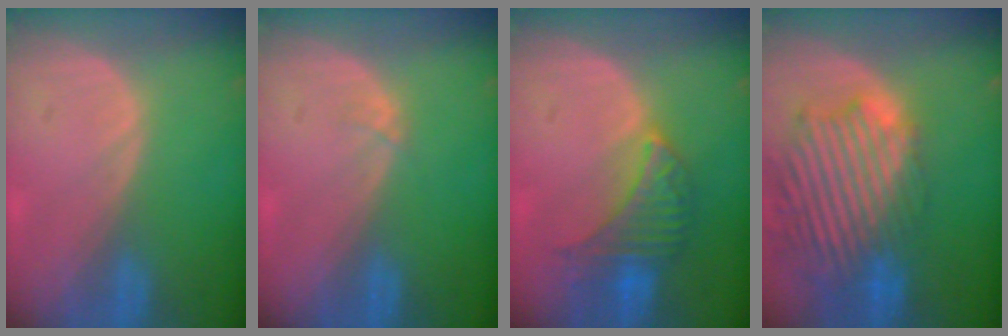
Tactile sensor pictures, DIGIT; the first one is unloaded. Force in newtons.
{"total": 0.5, "press": 0.5, "slide": 0.1}
{"total": 6.6, "press": 6.5, "slide": 0.6}
{"total": 13.9, "press": 11.9, "slide": 7.2}